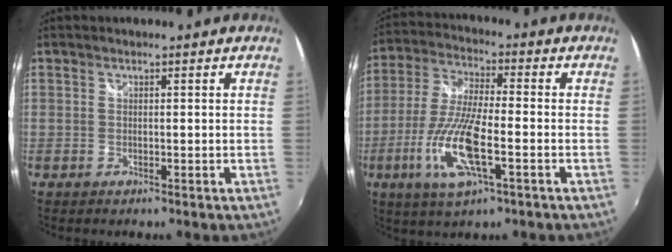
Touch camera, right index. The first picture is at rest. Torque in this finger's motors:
{"motor_torque": [1.24, -0.89, 0.37, 0.21]}